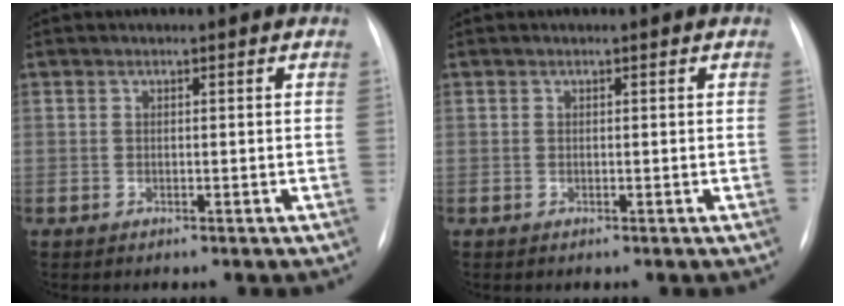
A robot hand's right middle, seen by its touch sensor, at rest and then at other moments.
{"total": 0.0}